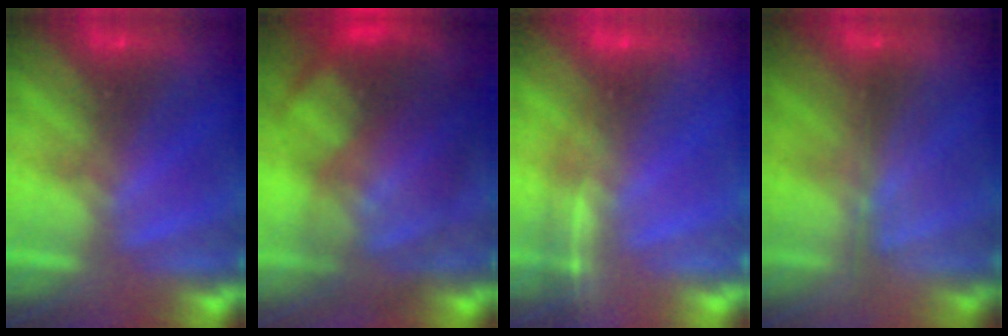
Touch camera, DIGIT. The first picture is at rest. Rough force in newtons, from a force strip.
{"total": 7.2}
{"total": 1.9}
{"total": 2.4}